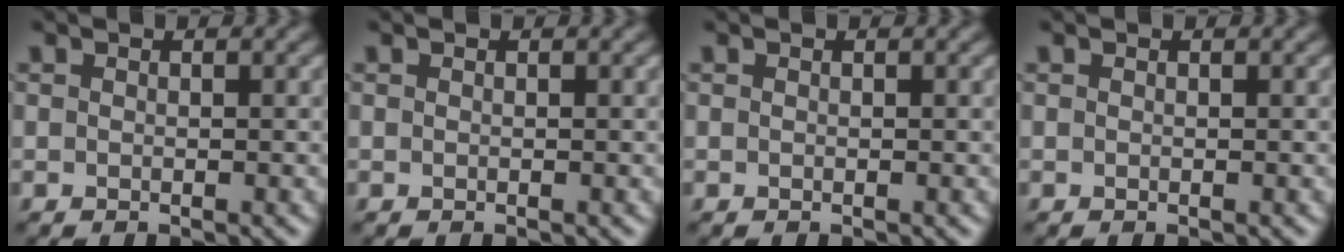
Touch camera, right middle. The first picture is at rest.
{"total": 0.0}
{"total": 0.0}
{"total": 0.0}